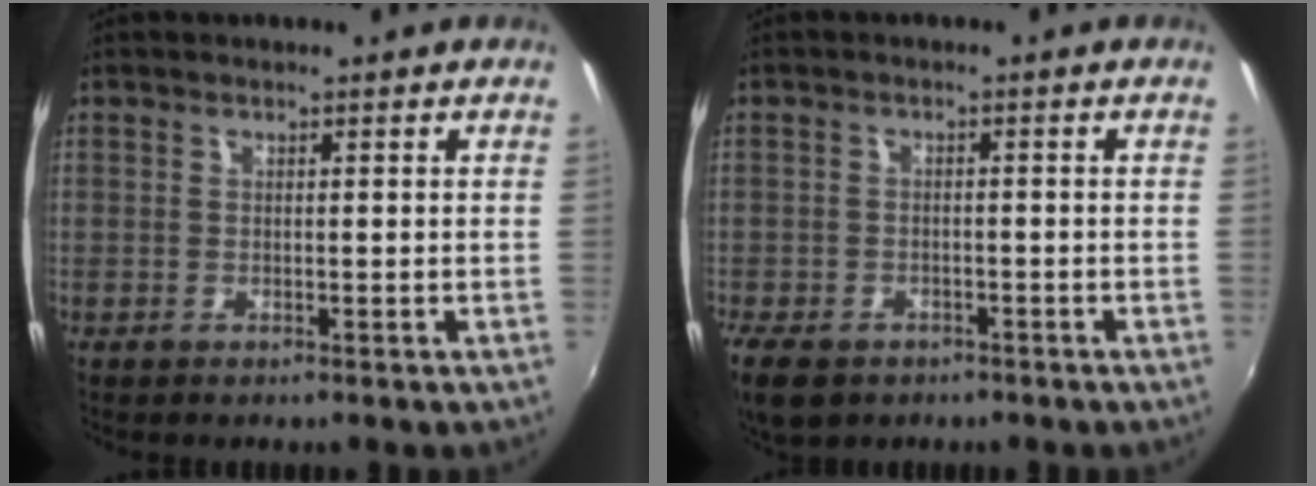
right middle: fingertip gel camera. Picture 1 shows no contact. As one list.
[{"total": 8.0, "force": [-5.2, 4.7, 3.9], "torque": [-0.103, -0.023, -0.088]}]